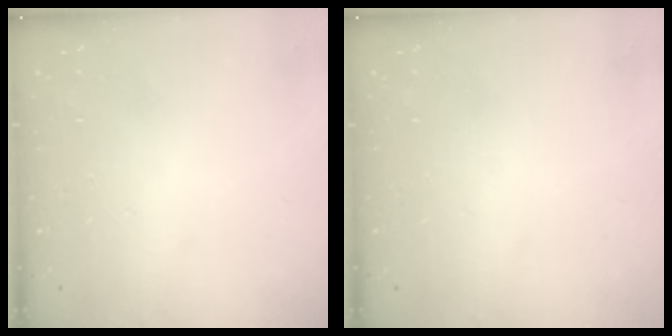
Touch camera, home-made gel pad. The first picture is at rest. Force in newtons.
{"total": 0.0}